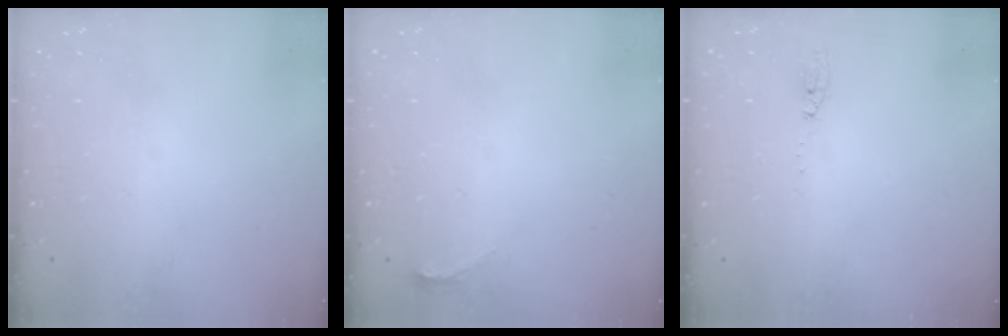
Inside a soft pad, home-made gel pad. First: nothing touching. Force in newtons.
{"total": 3.7, "press": 3.4, "slide": 1.5}
{"total": 4.1, "press": 4.1, "slide": 0.4}